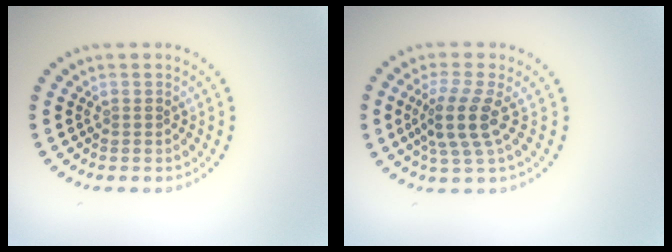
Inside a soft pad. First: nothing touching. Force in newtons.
{"total": 3.7, "press": 2.8, "slide": 2.4}